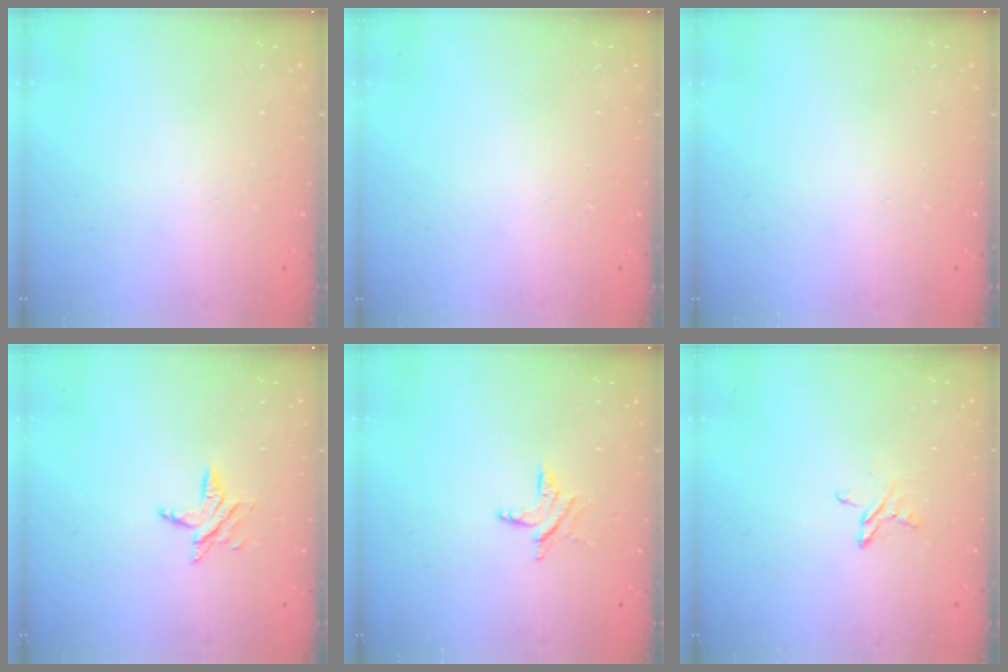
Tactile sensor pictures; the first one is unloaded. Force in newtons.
{"total": 0.0}
{"total": 0.0}
{"total": 5.9, "press": 5.9, "slide": 0.6}
{"total": 5.7, "press": 5.7, "slide": 0.5}
{"total": 3.8, "press": 3.8, "slide": 0.4}